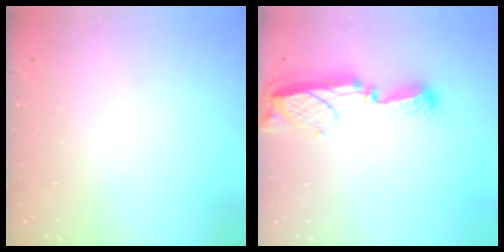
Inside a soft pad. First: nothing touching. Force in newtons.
{"total": 9.9, "press": 9.7, "slide": 2.0}